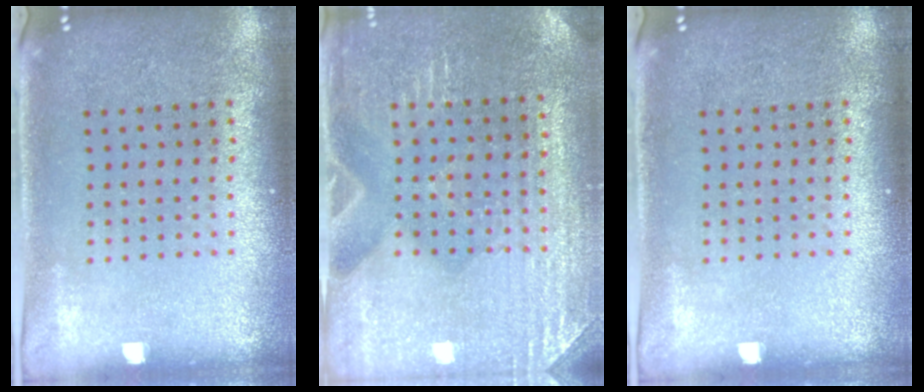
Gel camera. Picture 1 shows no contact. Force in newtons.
{"total": 3.0, "press": 3.0, "slide": 0.2}
{"total": 0.0}